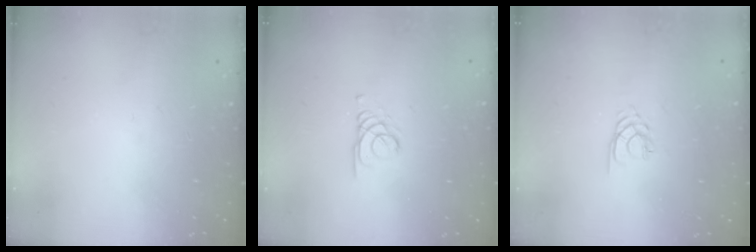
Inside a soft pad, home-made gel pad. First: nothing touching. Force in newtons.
{"total": 1.7, "press": 1.7, "slide": 0.2}
{"total": 1.9, "press": 1.9, "slide": 0.2}